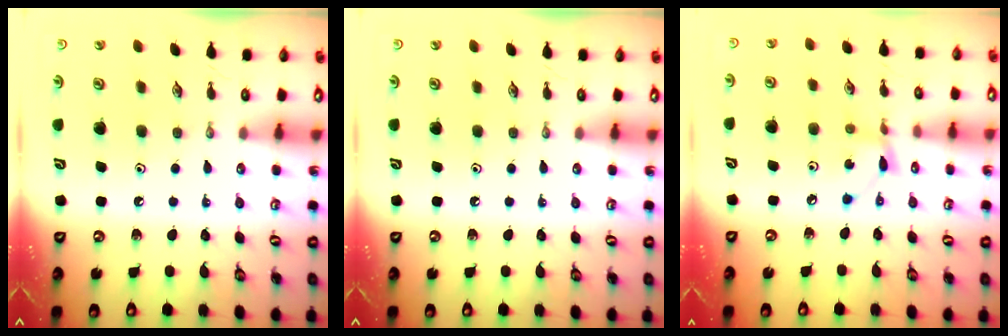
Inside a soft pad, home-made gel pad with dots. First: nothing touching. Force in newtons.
{"total": 0.0}
{"total": 5.8, "press": 5.8, "slide": 0.2}